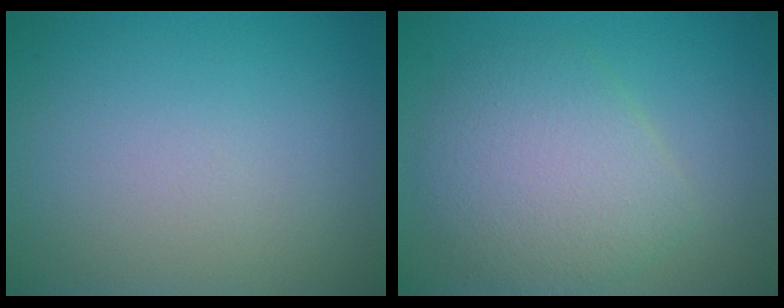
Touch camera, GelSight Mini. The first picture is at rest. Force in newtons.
{"total": 5.3, "press": 5.3, "slide": 0.0}